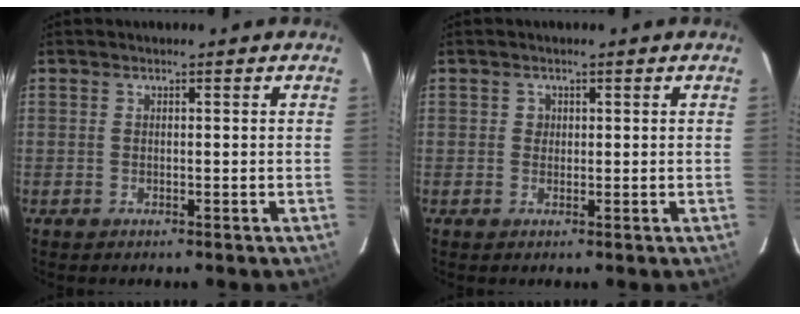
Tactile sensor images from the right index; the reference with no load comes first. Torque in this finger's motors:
{"motor_torque": [0.01, 0.00, 0.00, 0.01]}